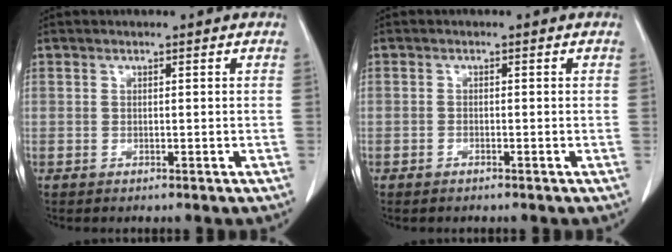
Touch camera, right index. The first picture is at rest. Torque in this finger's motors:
{"motor_torque": [0.25, -0.21, 0.05, 0.00]}